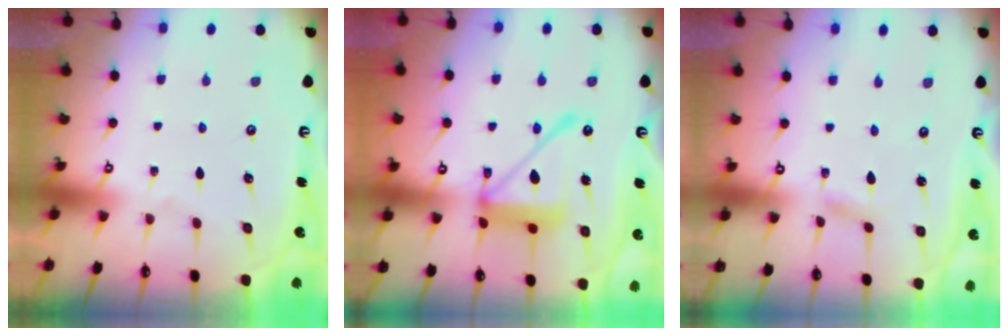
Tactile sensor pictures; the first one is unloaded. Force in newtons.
{"total": 15.2, "press": 15.1, "slide": 1.5}
{"total": 2.7, "press": 2.7, "slide": 0.4}